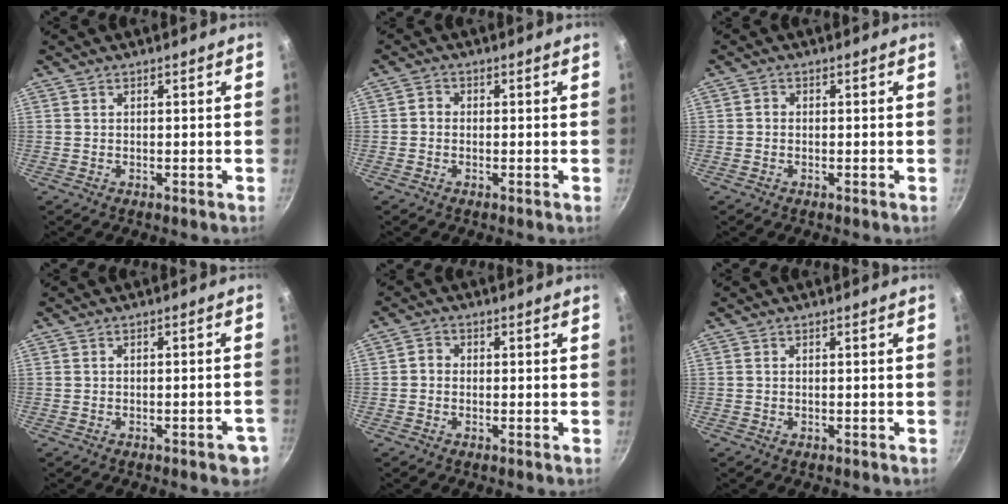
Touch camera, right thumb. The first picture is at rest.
{"total": 1.6, "force": [-0.3, 1.4, 0.7], "torque": [-0.011, 0.008, -0.008]}
{"total": 1.0, "force": [-0.1, 0.9, 0.4], "torque": [-0.007, 0.005, -0.004]}
{"total": 4.2, "force": [-2.2, 1.5, 3.2], "torque": [-0.031, 0.017, -0.020]}
{"total": 2.0, "force": [-0.3, 1.7, 0.9], "torque": [-0.013, 0.010, -0.011]}
{"total": 0.0}